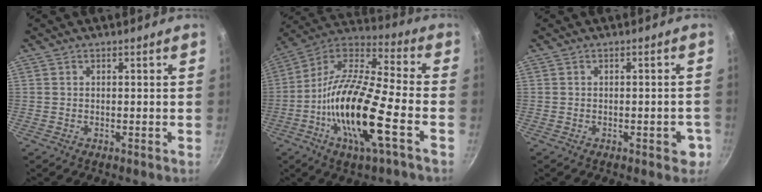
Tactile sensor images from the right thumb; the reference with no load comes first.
{"total": 20.5, "force": [-6.5, 5.1, 18.8], "torque": [-0.347, 0.029, -0.142]}
{"total": 3.9, "force": [-1.5, 1.8, 3.1], "torque": [-0.019, 0.008, -0.021]}